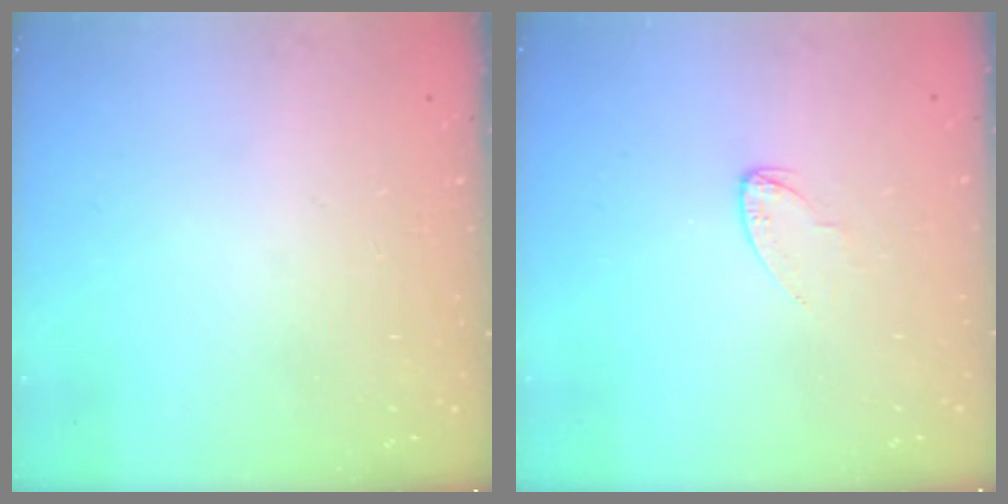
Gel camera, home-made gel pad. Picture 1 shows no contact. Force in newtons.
{"total": 2.1, "press": 2.1, "slide": 0.2}